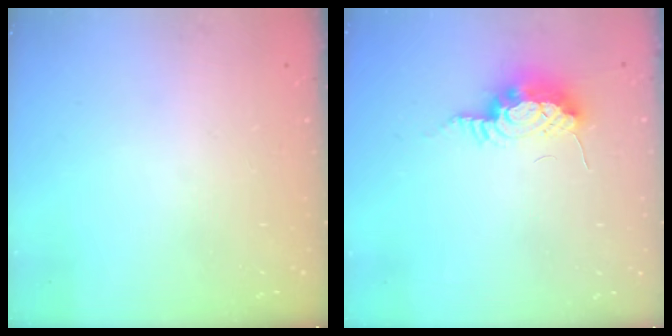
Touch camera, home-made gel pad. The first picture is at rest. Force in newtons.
{"total": 12.9, "press": 10.5, "slide": 7.5}